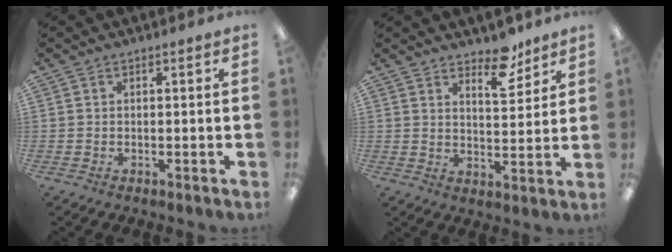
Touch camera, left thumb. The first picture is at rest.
{"total": 7.7, "force": [6.1, 3.0, 3.4], "torque": [-0.028, -0.041, 0.103]}